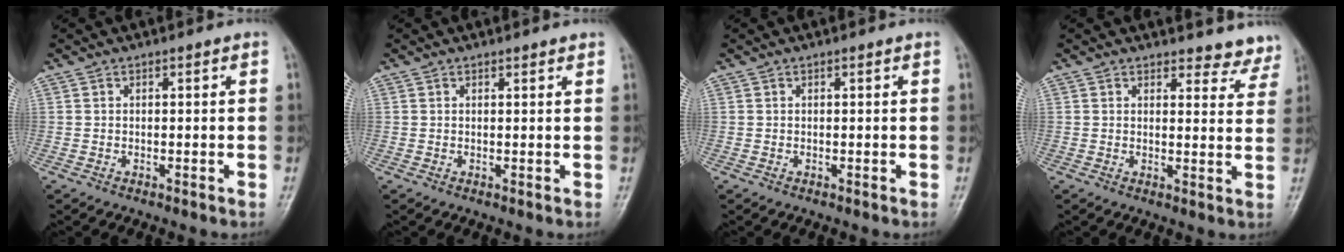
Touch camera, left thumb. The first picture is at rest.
{"total": 1.1, "force": [1.0, 0.2, 0.4], "torque": [-0.001, -0.001, 0.013]}
{"total": 0.0}
{"total": 6.8, "force": [6.4, 2.3, 0.0], "torque": [0.041, -0.042, 0.050]}